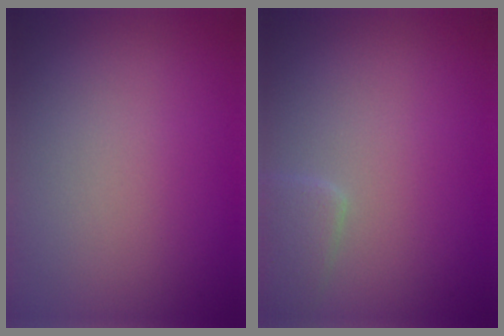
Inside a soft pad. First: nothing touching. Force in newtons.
{"total": 1.7, "press": 1.7, "slide": 0.1}